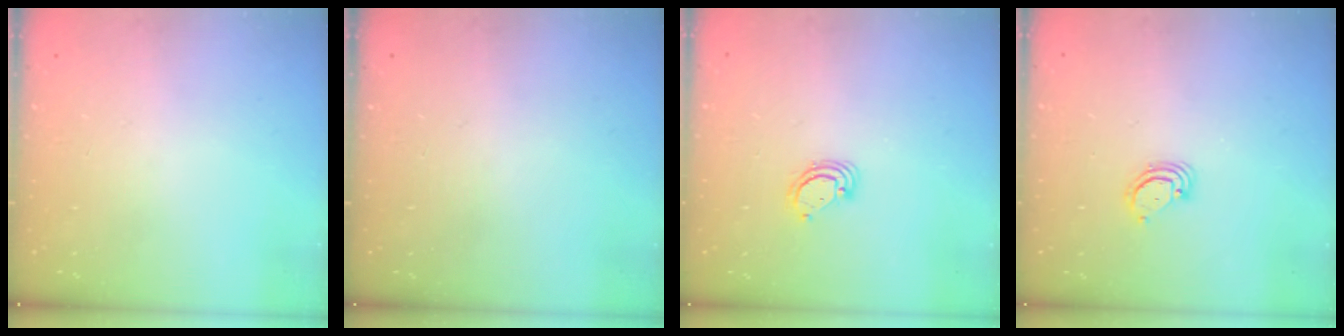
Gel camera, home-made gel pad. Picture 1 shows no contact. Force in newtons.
{"total": 0.0}
{"total": 3.5, "press": 3.5, "slide": 0.1}
{"total": 2.8, "press": 2.8, "slide": 0.3}